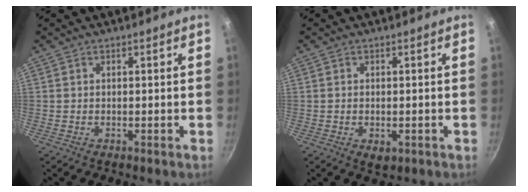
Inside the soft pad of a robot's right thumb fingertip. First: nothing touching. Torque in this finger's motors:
{"motor_torque": [-0.32, 0.07, -0.19, -0.03, -0.06]}